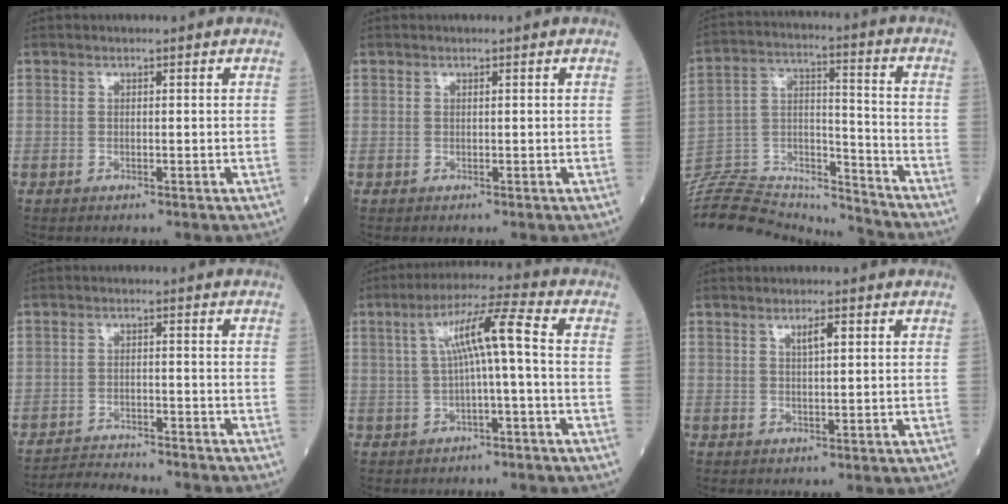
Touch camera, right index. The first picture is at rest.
{"total": 0.0}
{"total": 22.8, "force": [-22.1, 3.3, 4.8], "torque": [-0.125, 0.020, -0.359]}
{"total": 9.5, "force": [-9.1, 0.4, 2.7], "torque": [-0.037, -0.005, -0.135]}
{"total": 7.8, "force": [0.5, -0.1, 7.8], "torque": [-0.135, 0.025, 0.009]}
{"total": 2.2, "force": [1.1, 0.2, 1.9], "torque": [-0.035, -0.001, 0.019]}